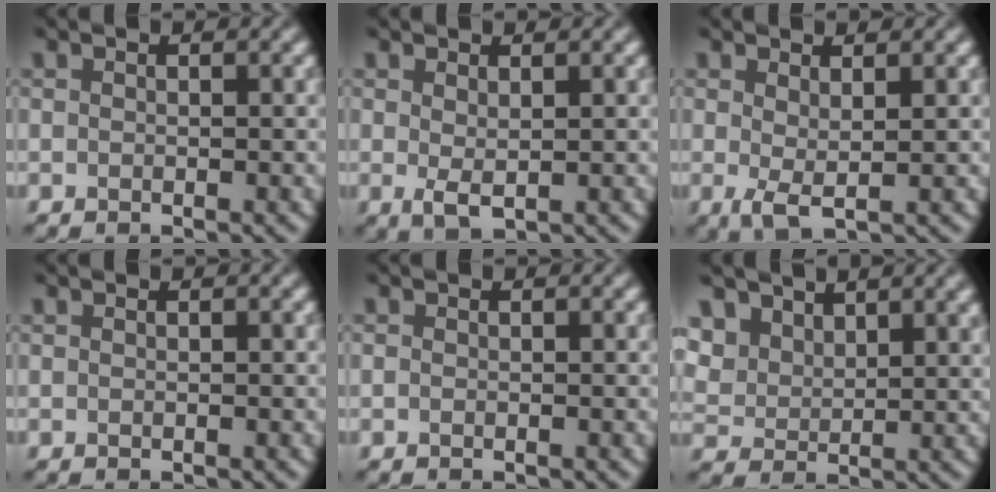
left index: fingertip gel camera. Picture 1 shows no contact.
{"total": 1.4, "force": [0.4, 0.5, 1.2], "torque": [-0.026, -0.005, 0.011]}
{"total": 1.8, "force": [0.5, 0.4, 1.7], "torque": [-0.037, -0.005, 0.010]}
{"total": 0.0}
{"total": 0.0}
{"total": 4.7, "force": [3.4, 2.5, 2.0], "torque": [-0.062, -0.003, 0.062]}